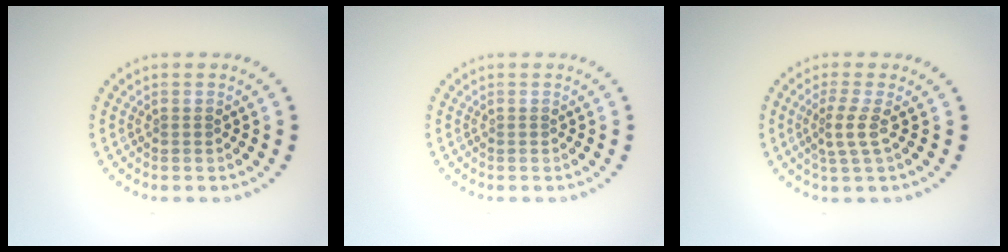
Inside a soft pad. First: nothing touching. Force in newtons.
{"total": 0.0}
{"total": 2.2, "press": 1.5, "slide": 1.6}